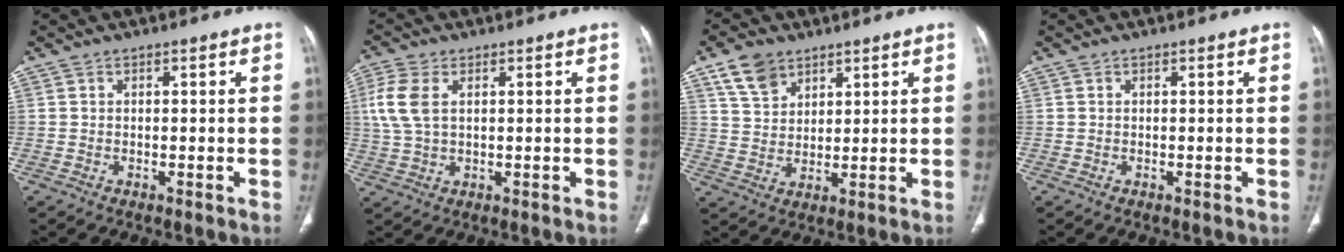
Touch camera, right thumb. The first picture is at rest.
{"total": 7.1, "force": [1.9, 4.0, 5.6], "torque": [-0.139, 0.006, 0.040]}
{"total": 7.2, "force": [4.7, 4.6, 3.1], "torque": [-0.041, -0.019, 0.096]}
{"total": 0.0}